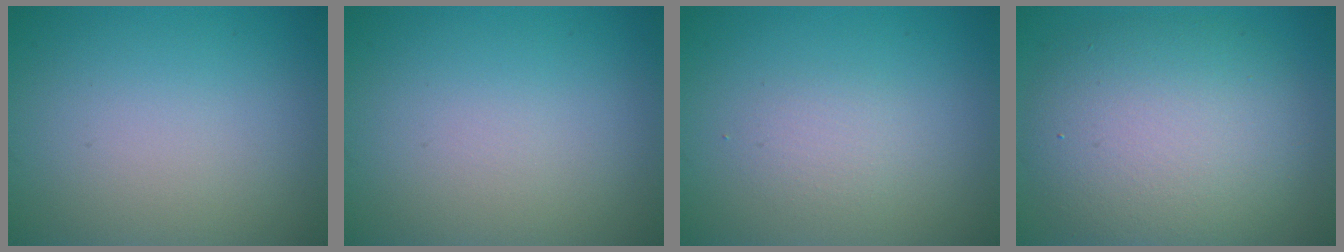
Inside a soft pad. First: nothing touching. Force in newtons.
{"total": 0.0}
{"total": 1.4, "press": 1.4, "slide": 0.1}
{"total": 8.8, "press": 8.8, "slide": 0.7}